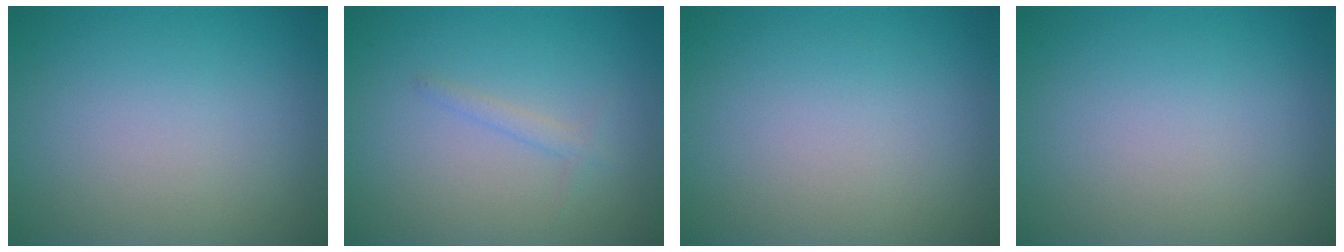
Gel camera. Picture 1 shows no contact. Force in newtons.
{"total": 1.0, "press": 1.0, "slide": 0.0}
{"total": 0.0}
{"total": 0.0}